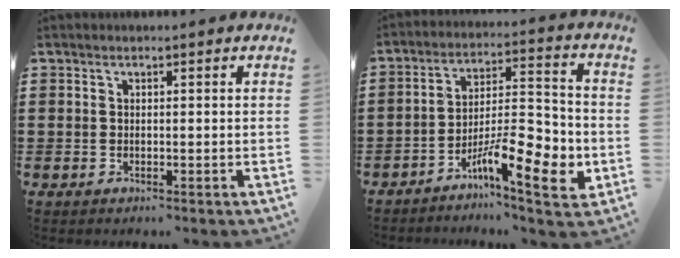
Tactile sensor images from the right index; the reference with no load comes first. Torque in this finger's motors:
{"motor_torque": [0.99, -0.83, 0.38, 0.20]}